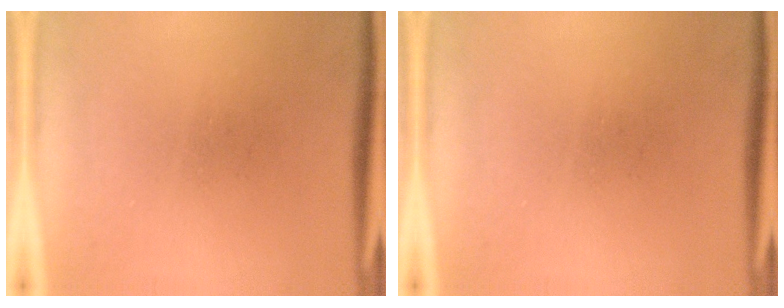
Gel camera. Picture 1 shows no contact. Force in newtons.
{"total": 0.0}